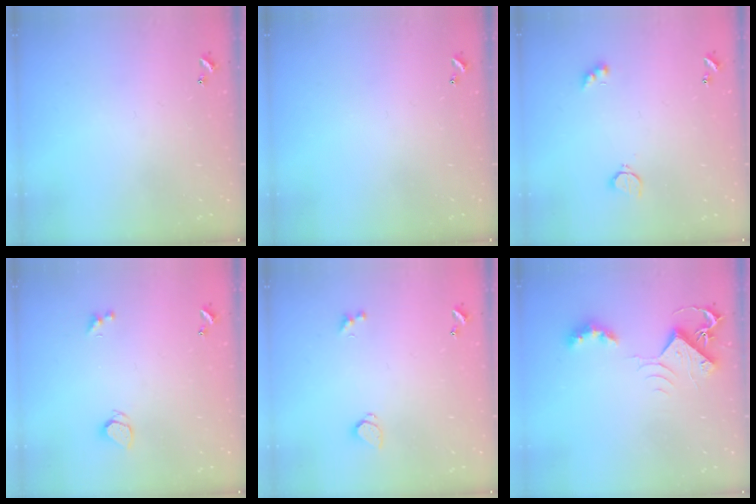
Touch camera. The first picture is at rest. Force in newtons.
{"total": 0.0}
{"total": 3.3, "press": 3.3, "slide": 0.6}
{"total": 1.9, "press": 1.8, "slide": 0.4}
{"total": 0.8, "press": 0.6, "slide": 0.4}
{"total": 7.1, "press": 7.1, "slide": 1.0}